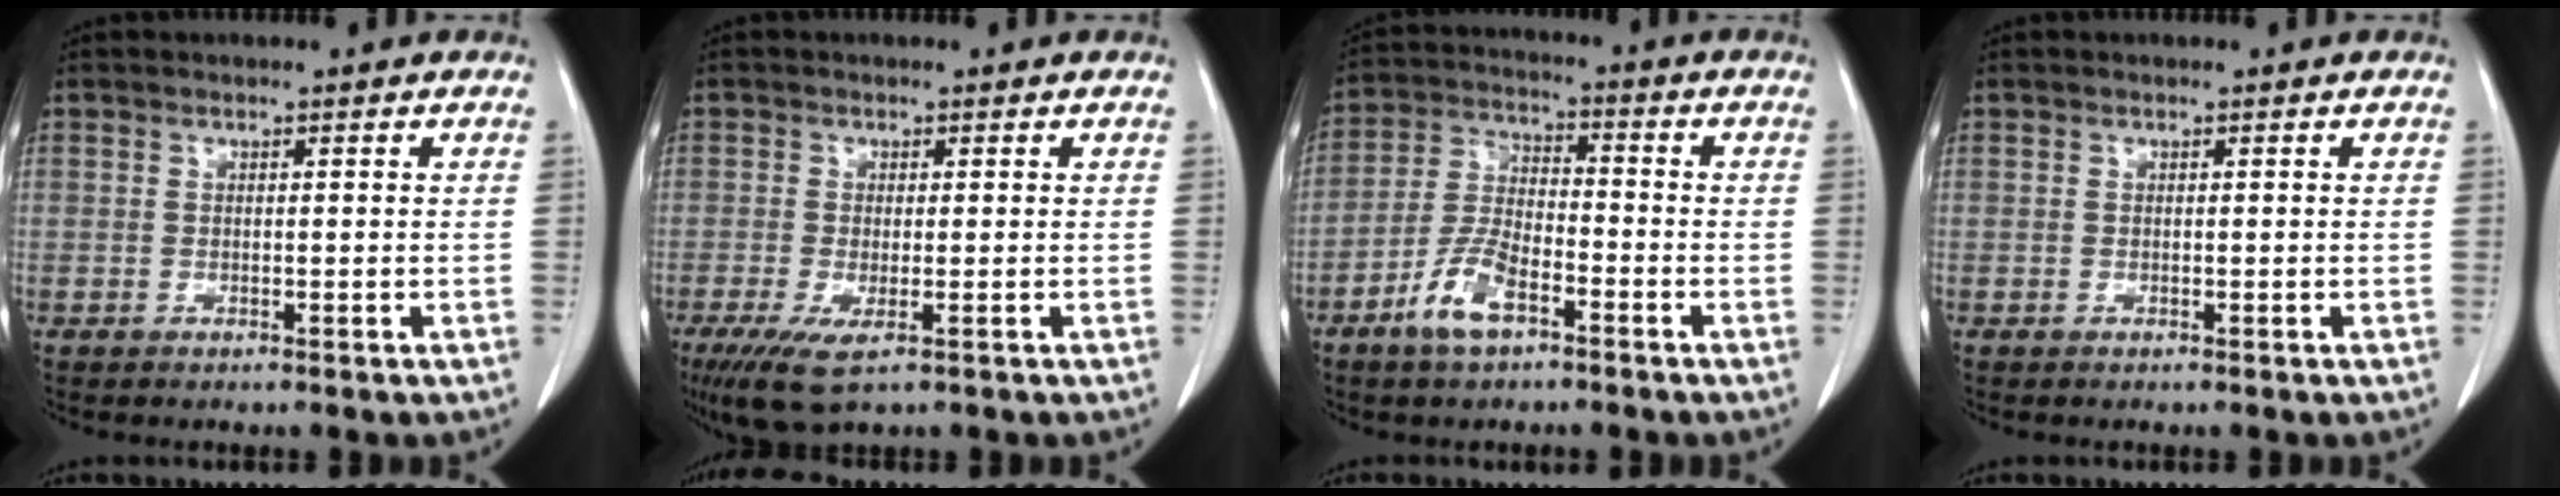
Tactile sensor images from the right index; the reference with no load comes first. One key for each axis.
{"total": 5.4, "fx": -2.7, "fy": 1.4, "fz": 4.5, "tx": -0.084, "ty": -0.017, "tz": -0.043}
{"total": 8.0, "fx": -4.7, "fy": 3.1, "fz": 5.8, "tx": -0.128, "ty": 0.003, "tz": -0.093}
{"total": 0.0}